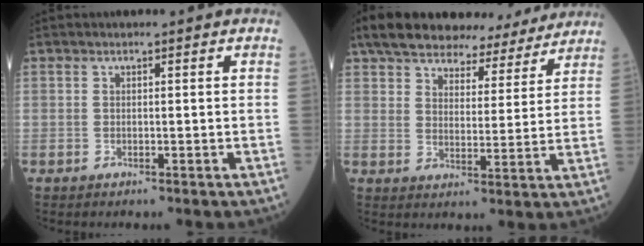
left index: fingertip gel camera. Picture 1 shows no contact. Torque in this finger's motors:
{"motor_torque": [1.09, -1.05, 0.48, 0.12]}